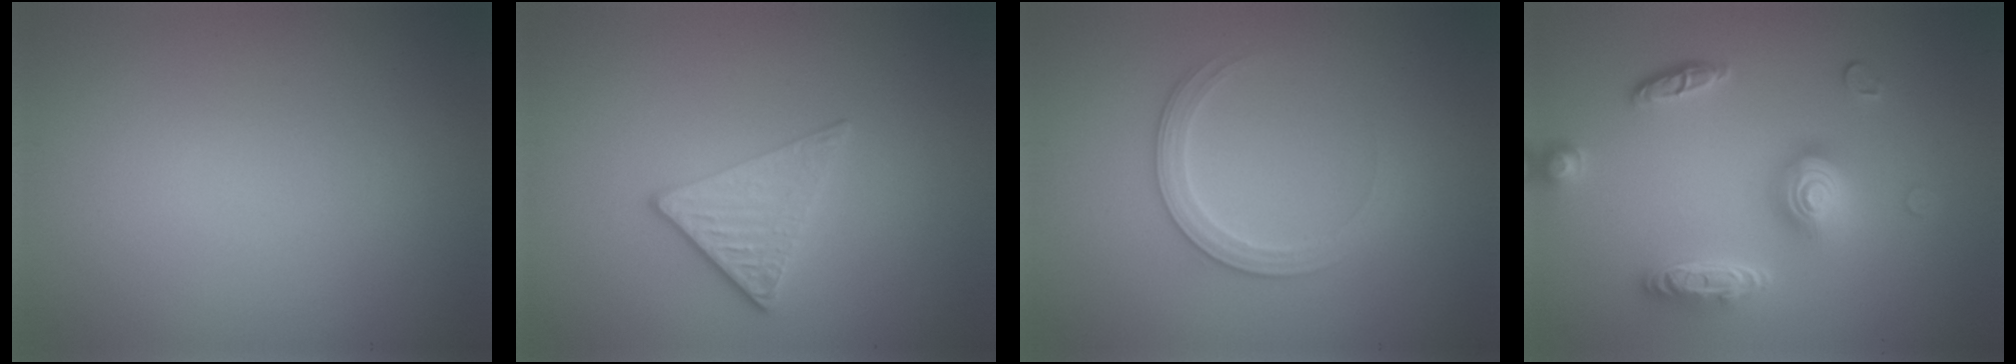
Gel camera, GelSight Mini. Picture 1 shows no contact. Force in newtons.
{"total": 2.7, "press": 2.5, "slide": 1.1}
{"total": 2.5, "press": 2.5, "slide": 0.3}
{"total": 5.0, "press": 3.7, "slide": 3.3}